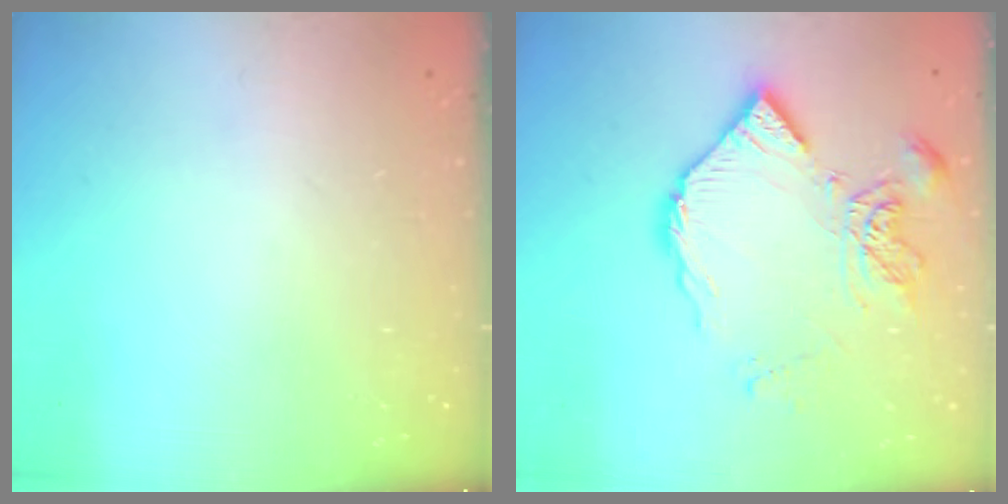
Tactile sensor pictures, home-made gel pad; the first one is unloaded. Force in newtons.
{"total": 12.0, "press": 11.9, "slide": 1.3}